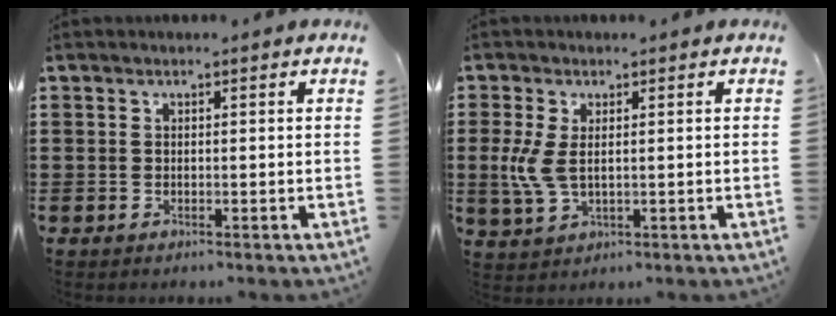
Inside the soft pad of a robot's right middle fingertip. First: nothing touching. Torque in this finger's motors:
{"motor_torque": [2.05, -0.09, 0.68, 0.21]}